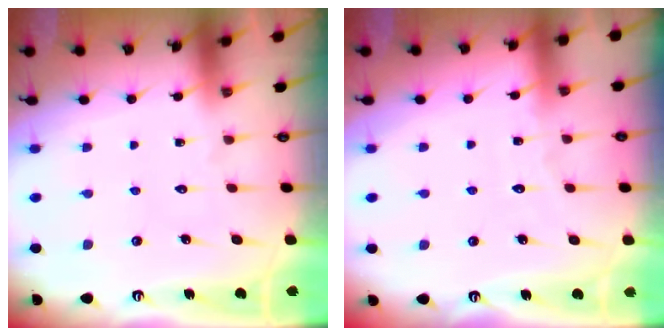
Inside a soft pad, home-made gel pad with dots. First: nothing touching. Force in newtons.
{"total": 2.3, "press": 2.3, "slide": 0.2}